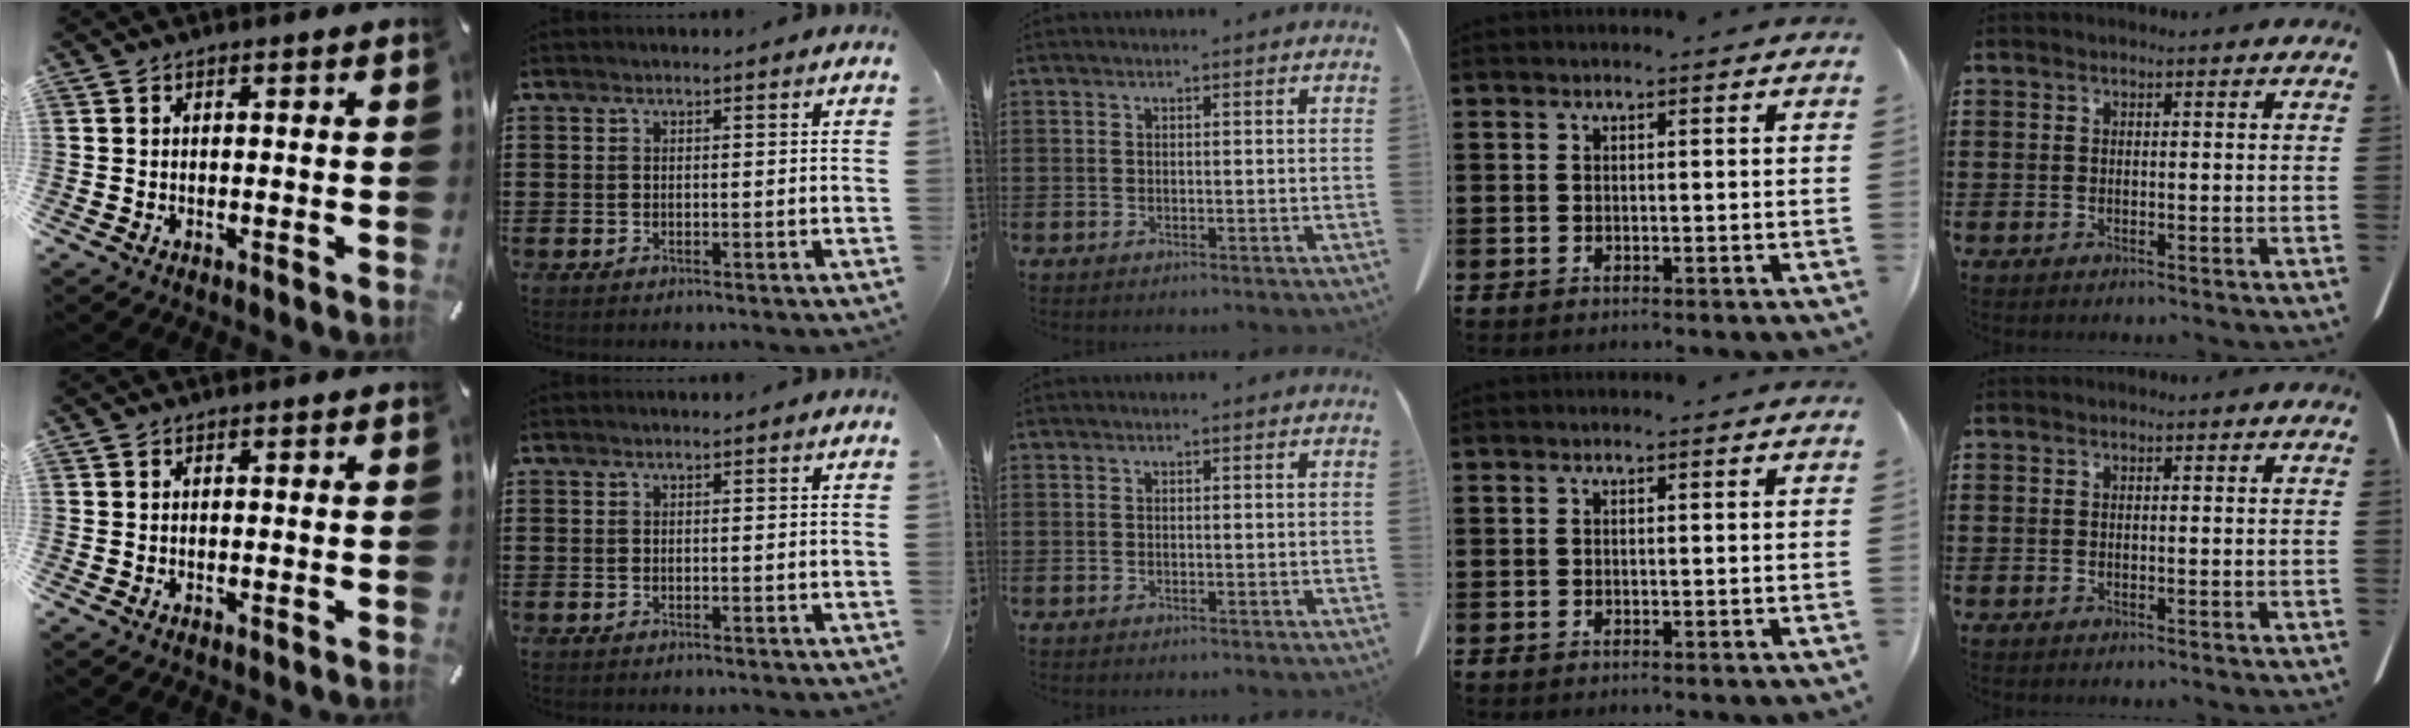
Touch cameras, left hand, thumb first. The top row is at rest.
{}